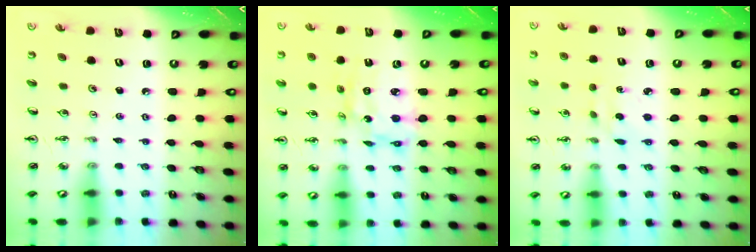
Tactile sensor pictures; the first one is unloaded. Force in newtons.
{"total": 11.4, "press": 11.3, "slide": 1.0}
{"total": 3.9, "press": 3.9, "slide": 0.5}